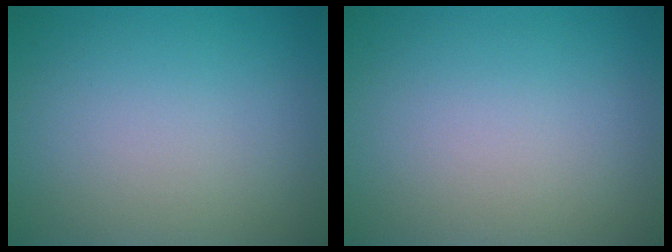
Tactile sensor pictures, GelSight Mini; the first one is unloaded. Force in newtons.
{"total": 0.0}